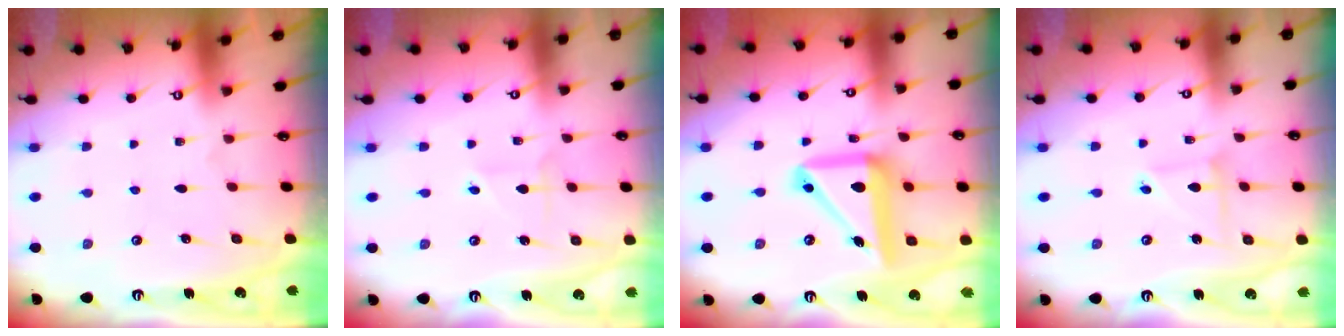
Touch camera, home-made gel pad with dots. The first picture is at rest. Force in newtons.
{"total": 3.0, "press": 3.0, "slide": 0.2}
{"total": 15.1, "press": 15.0, "slide": 2.3}
{"total": 3.9, "press": 3.9, "slide": 0.4}